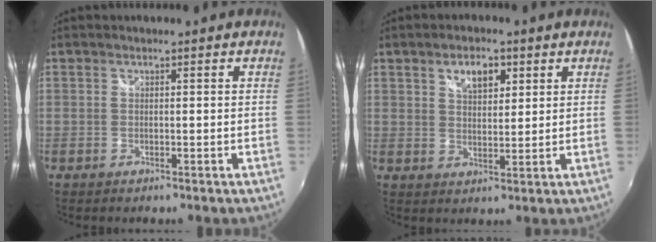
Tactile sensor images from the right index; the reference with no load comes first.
{"total": 5.6, "force": [2.8, 2.9, 3.9], "torque": [-0.060, 0.011, 0.048]}